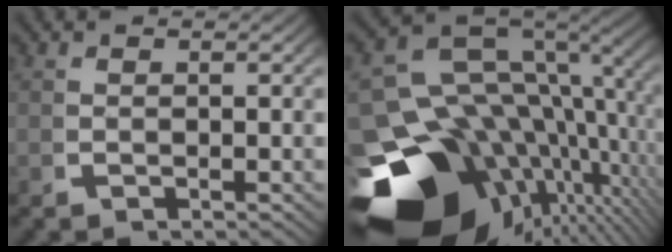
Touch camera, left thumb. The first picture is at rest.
{"total": 24.2, "force": [-6.3, 15.5, 17.5], "torque": [-0.295, -0.081, -0.062]}